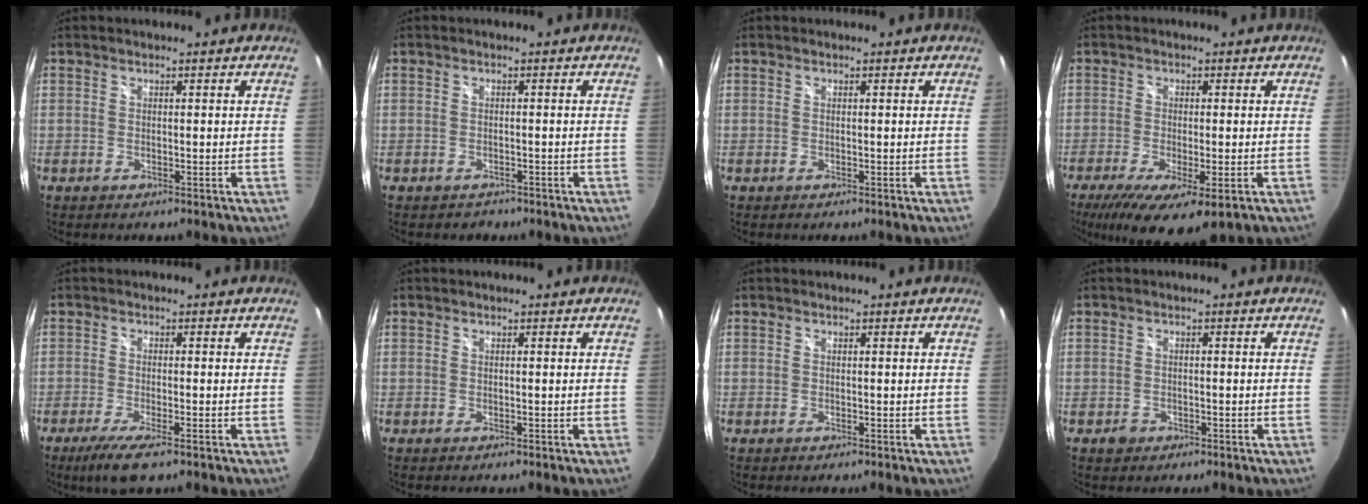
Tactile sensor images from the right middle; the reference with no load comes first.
{"total": 1.9, "force": [-1.3, 1.3, 0.2], "torque": [-0.008, -0.003, -0.017]}
{"total": 0.0}
{"total": 10.3, "force": [-5.3, 2.7, 8.4], "torque": [-0.168, -0.042, -0.084]}
{"total": 5.7, "force": [-3.7, 0.7, 4.3], "torque": [-0.096, -0.022, -0.065]}
{"total": 0.0}
{"total": 0.0}
{"total": 1.8, "force": [-1.0, 1.4, 0.3], "torque": [-0.007, 0.000, -0.012]}